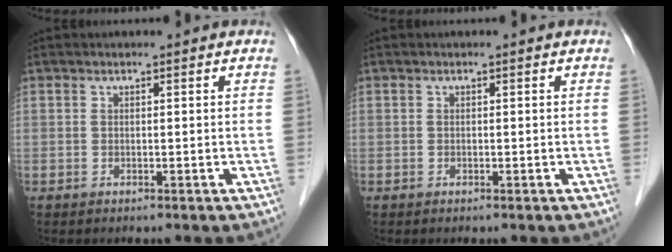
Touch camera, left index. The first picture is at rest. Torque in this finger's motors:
{"motor_torque": [0.06, -0.01, 0.01, -0.01]}